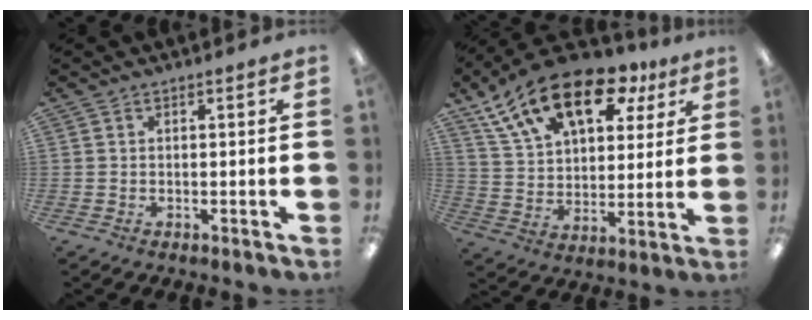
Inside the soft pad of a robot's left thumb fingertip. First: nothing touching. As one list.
[{"total": 20.3, "force": [11.9, 10.7, 12.4], "torque": [-0.218, -0.047, 0.210]}]